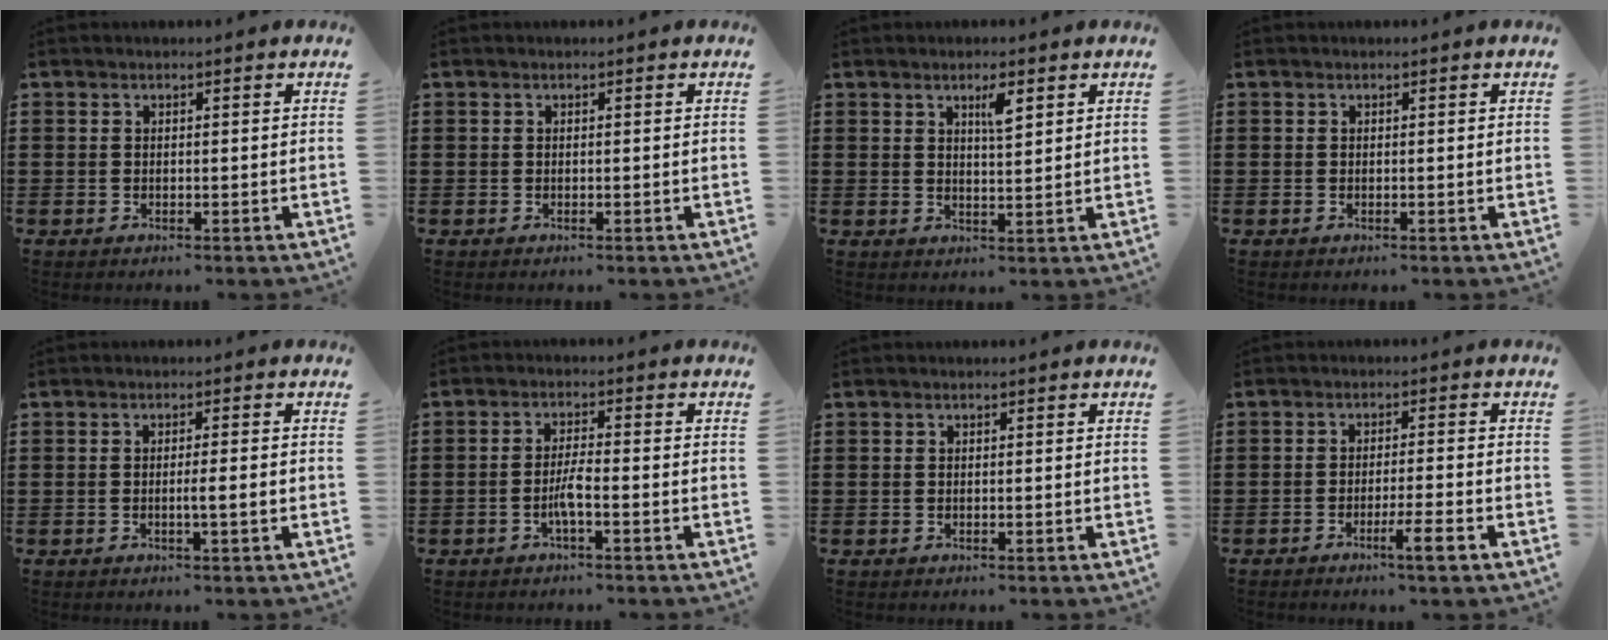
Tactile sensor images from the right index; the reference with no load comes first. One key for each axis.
{"total": 0.0}
{"total": 3.3, "fx": 1.9, "fy": 0.7, "fz": 2.6, "tx": -0.039, "ty": -0.001, "tz": 0.027}
{"total": 0.0}
{"total": 2.3, "fx": -0.5, "fy": -0.1, "fz": 2.3, "tx": -0.037, "ty": -0.004, "tz": -0.010}
{"total": 3.2, "fx": -1.5, "fy": 0.2, "fz": 2.8, "tx": -0.067, "ty": -0.006, "tz": -0.032}
{"total": 0.0}
{"total": 4.3, "fx": -2.8, "fy": -0.1, "fz": 3.3, "tx": -0.051, "ty": -0.007, "tz": -0.047}